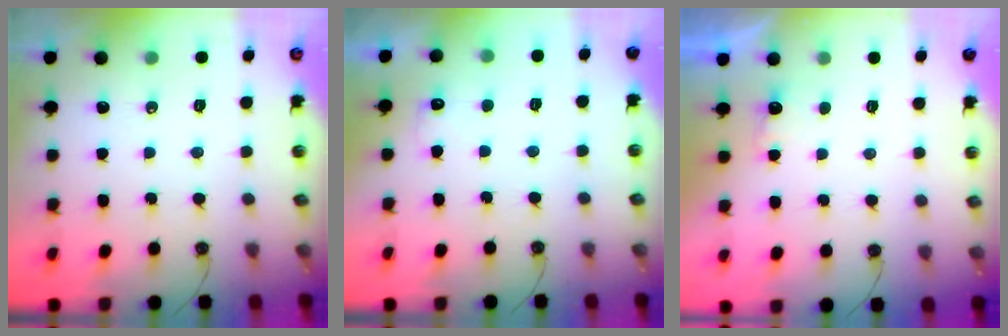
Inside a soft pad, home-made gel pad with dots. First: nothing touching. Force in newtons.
{"total": 4.9, "press": 4.7, "slide": 1.1}
{"total": 2.4, "press": 2.2, "slide": 0.8}